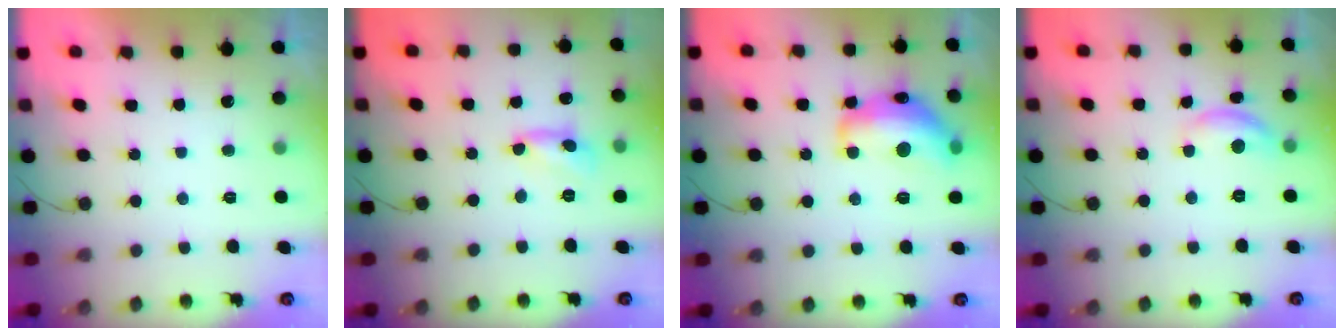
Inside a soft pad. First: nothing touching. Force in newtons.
{"total": 3.2, "press": 3.2, "slide": 0.2}
{"total": 17.9, "press": 17.9, "slide": 0.9}
{"total": 9.5, "press": 9.5, "slide": 0.4}